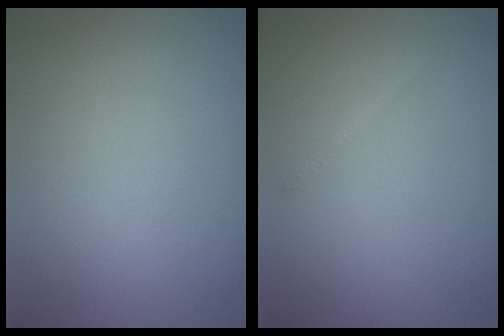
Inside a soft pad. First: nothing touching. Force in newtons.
{"total": 0.5, "press": 0.5, "slide": 0.0}